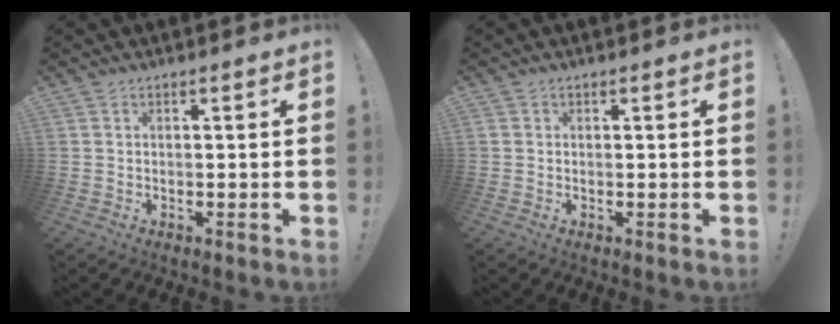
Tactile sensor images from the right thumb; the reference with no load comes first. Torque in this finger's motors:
{"motor_torque": [0.11, -0.24, -0.05, 0.13, -0.03]}